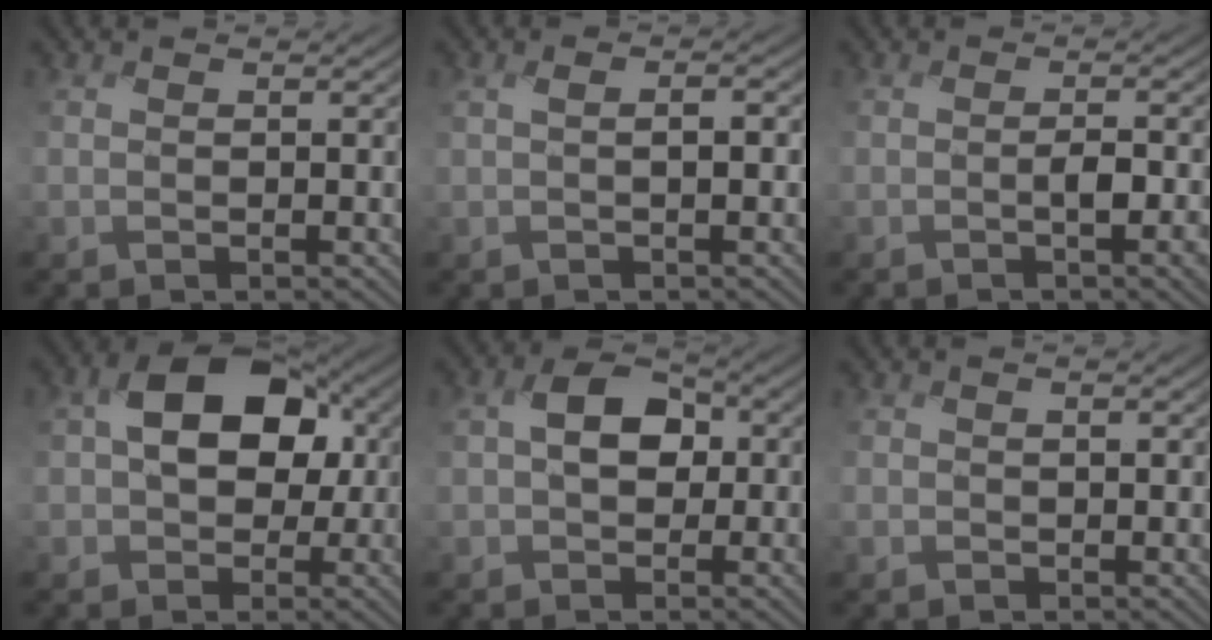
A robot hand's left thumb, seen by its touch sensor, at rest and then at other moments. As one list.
[{"total": 2.6, "force": [-0.1, 1.1, 2.4], "torque": [-0.045, 0.004, -0.002]}, {"total": 2.9, "force": [-1.2, 0.8, 2.6], "torque": [-0.047, -0.001, -0.025]}, {"total": 11.1, "force": [0.9, 7.9, 7.7], "torque": [-0.138, 0.005, 0.009]}, {"total": 6.5, "force": [0.1, 4.7, 4.4], "torque": [-0.088, 0.008, -0.005]}, {"total": 1.1, "force": [-0.1, 1.0, 0.4], "torque": [-0.012, -0.003, -0.003]}]